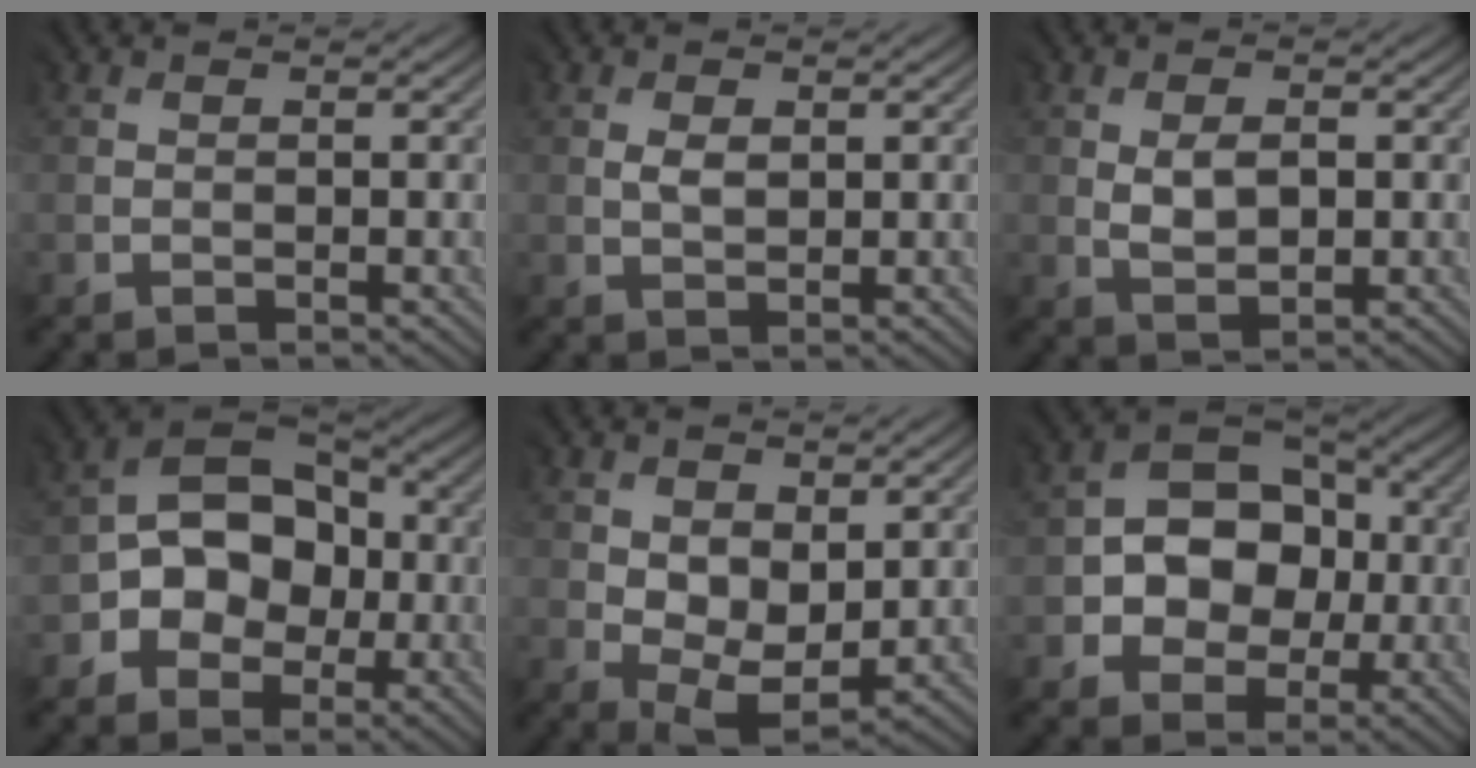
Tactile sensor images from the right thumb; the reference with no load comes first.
{"total": 1.4, "force": [0.8, 1.0, 0.6], "torque": [-0.018, -0.002, 0.020]}
{"total": 2.7, "force": [0.6, 1.8, 2.0], "torque": [-0.041, -0.003, 0.017]}
{"total": 8.5, "force": [-1.8, 6.8, 4.8], "torque": [-0.070, 0.008, -0.042]}
{"total": 7.1, "force": [1.1, 5.1, 4.8], "torque": [-0.110, -0.013, 0.029]}
{"total": 8.0, "force": [-0.6, 6.7, 4.4], "torque": [-0.063, 0.009, -0.028]}